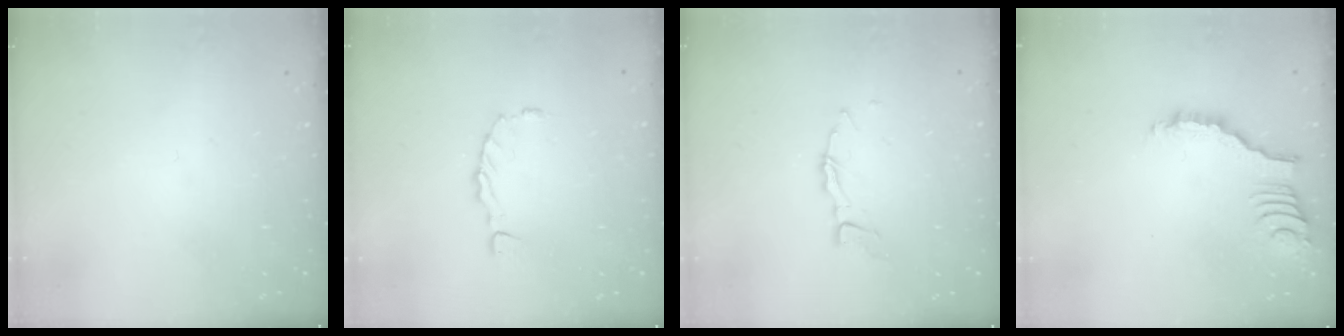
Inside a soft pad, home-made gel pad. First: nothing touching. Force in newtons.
{"total": 0.0}
{"total": 4.8, "press": 4.8, "slide": 0.4}
{"total": 3.0, "press": 3.0, "slide": 0.4}